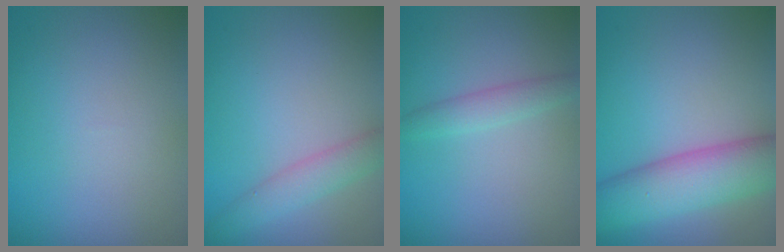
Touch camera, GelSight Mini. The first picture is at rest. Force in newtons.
{"total": 2.4, "press": 2.4, "slide": 0.1}
{"total": 1.9, "press": 1.9, "slide": 0.1}
{"total": 7.5, "press": 7.5, "slide": 0.2}